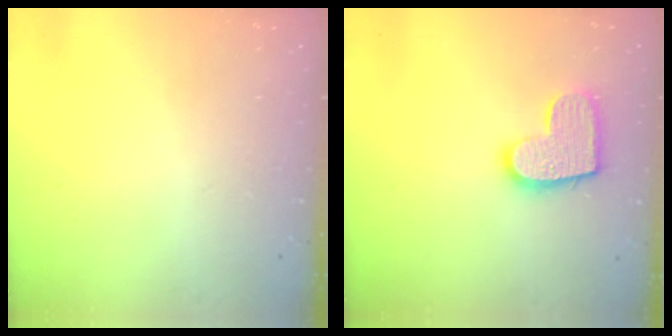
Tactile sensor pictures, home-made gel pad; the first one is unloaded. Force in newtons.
{"total": 12.7, "press": 12.7, "slide": 0.7}